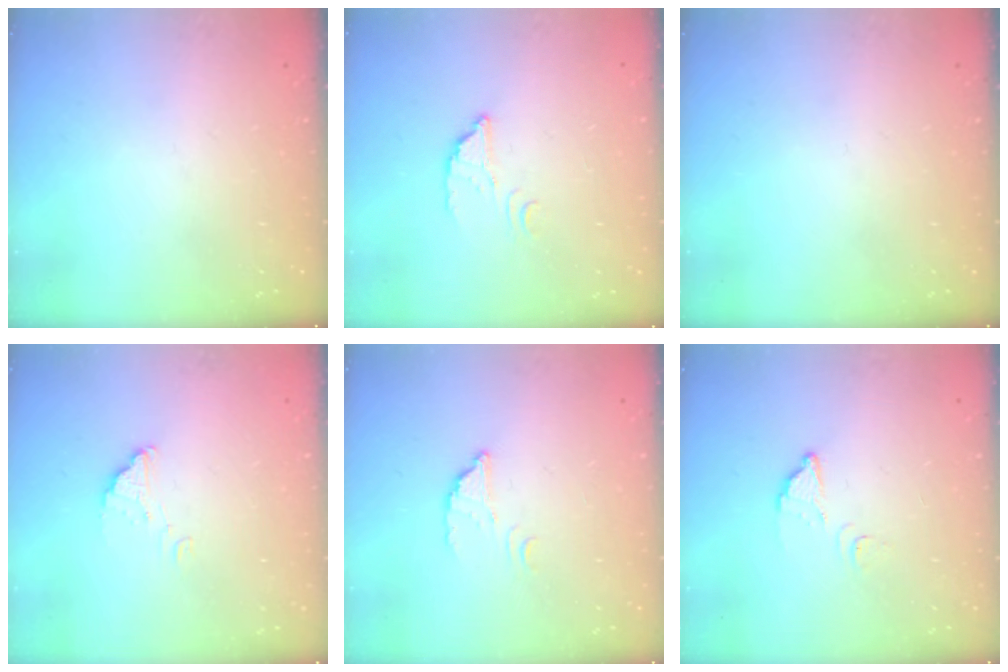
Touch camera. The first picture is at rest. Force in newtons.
{"total": 3.0, "press": 3.0, "slide": 0.2}
{"total": 0.0}
{"total": 2.2, "press": 2.2, "slide": 0.0}
{"total": 2.5, "press": 2.5, "slide": 0.2}
{"total": 2.7, "press": 2.7, "slide": 0.3}